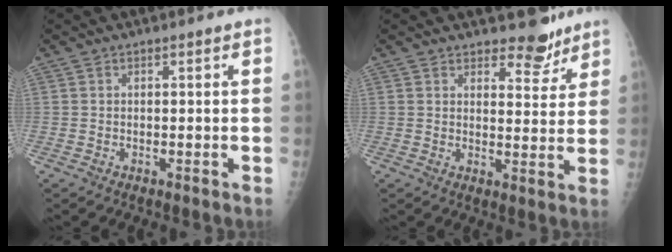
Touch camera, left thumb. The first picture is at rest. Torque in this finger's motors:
{"motor_torque": [-0.23, -0.17, -0.32, -0.09, 0.04]}